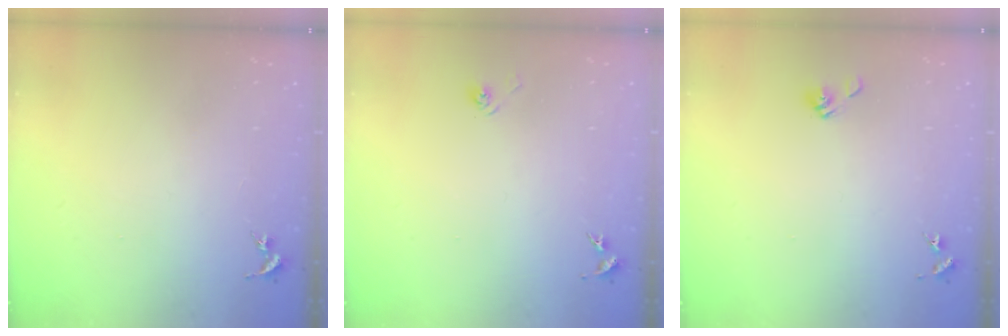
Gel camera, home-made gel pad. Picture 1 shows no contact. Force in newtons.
{"total": 2.9, "press": 2.5, "slide": 1.5}
{"total": 5.4, "press": 5.0, "slide": 2.2}